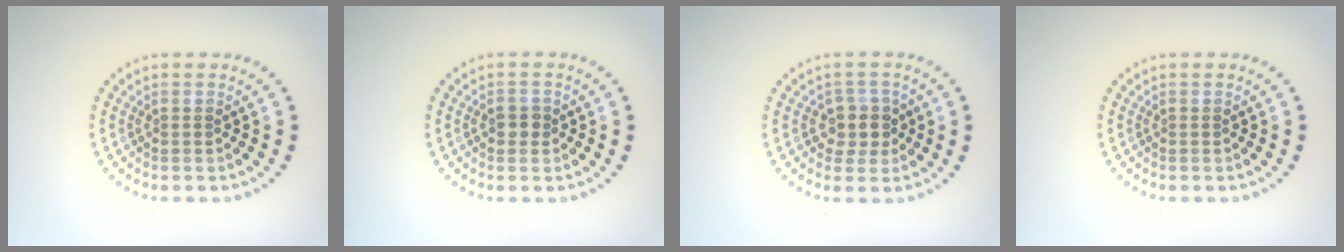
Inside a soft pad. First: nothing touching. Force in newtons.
{"total": 1.3, "press": 1.3, "slide": 0.2}
{"total": 2.5, "press": 2.2, "slide": 1.2}
{"total": 0.0}